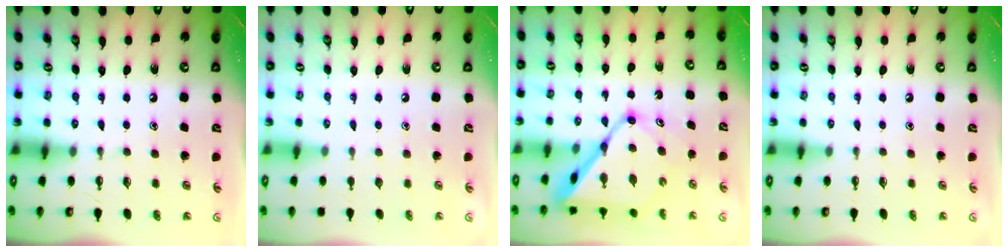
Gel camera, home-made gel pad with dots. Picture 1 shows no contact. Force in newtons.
{"total": 0.0}
{"total": 15.6, "press": 15.5, "slide": 1.5}
{"total": 0.0}